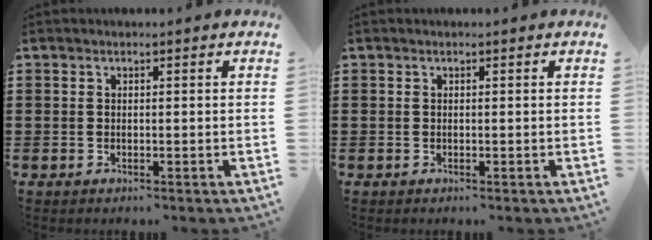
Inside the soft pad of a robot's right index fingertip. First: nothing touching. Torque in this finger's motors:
{"motor_torque": [1.02, 1.12, 0.01, 0.00]}